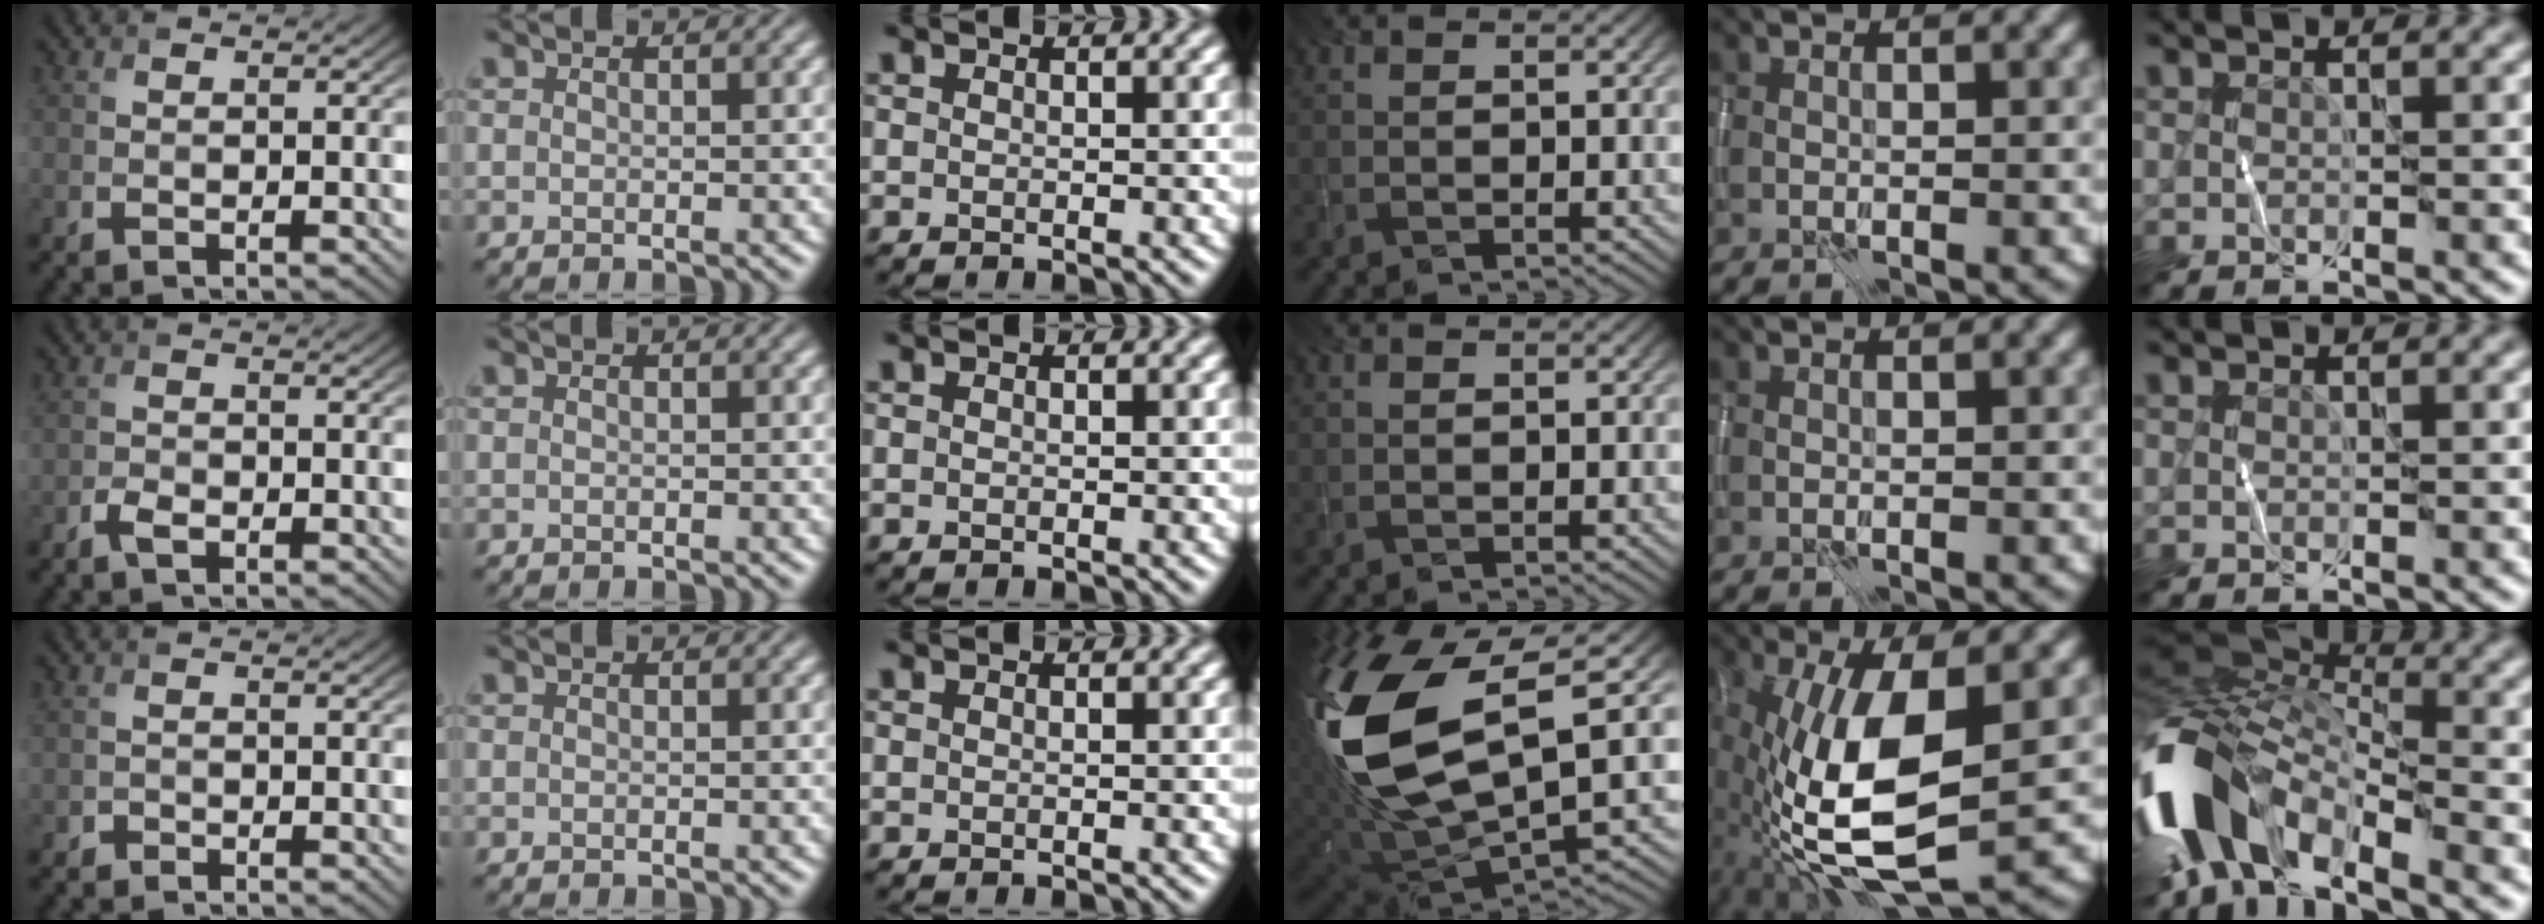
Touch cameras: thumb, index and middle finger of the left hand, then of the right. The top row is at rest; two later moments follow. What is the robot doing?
{"motion": "wipe", "object": "whiteboard"}